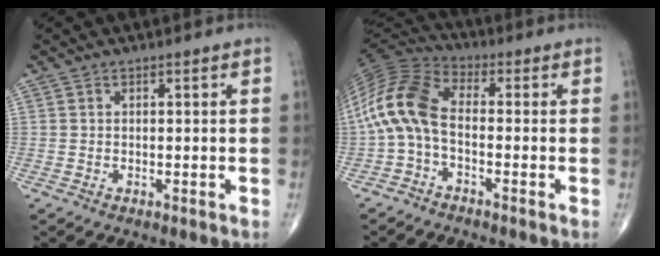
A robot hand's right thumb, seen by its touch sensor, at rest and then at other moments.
{"total": 12.1, "force": [-1.7, 6.5, 10.0], "torque": [-0.207, 0.037, -0.048]}